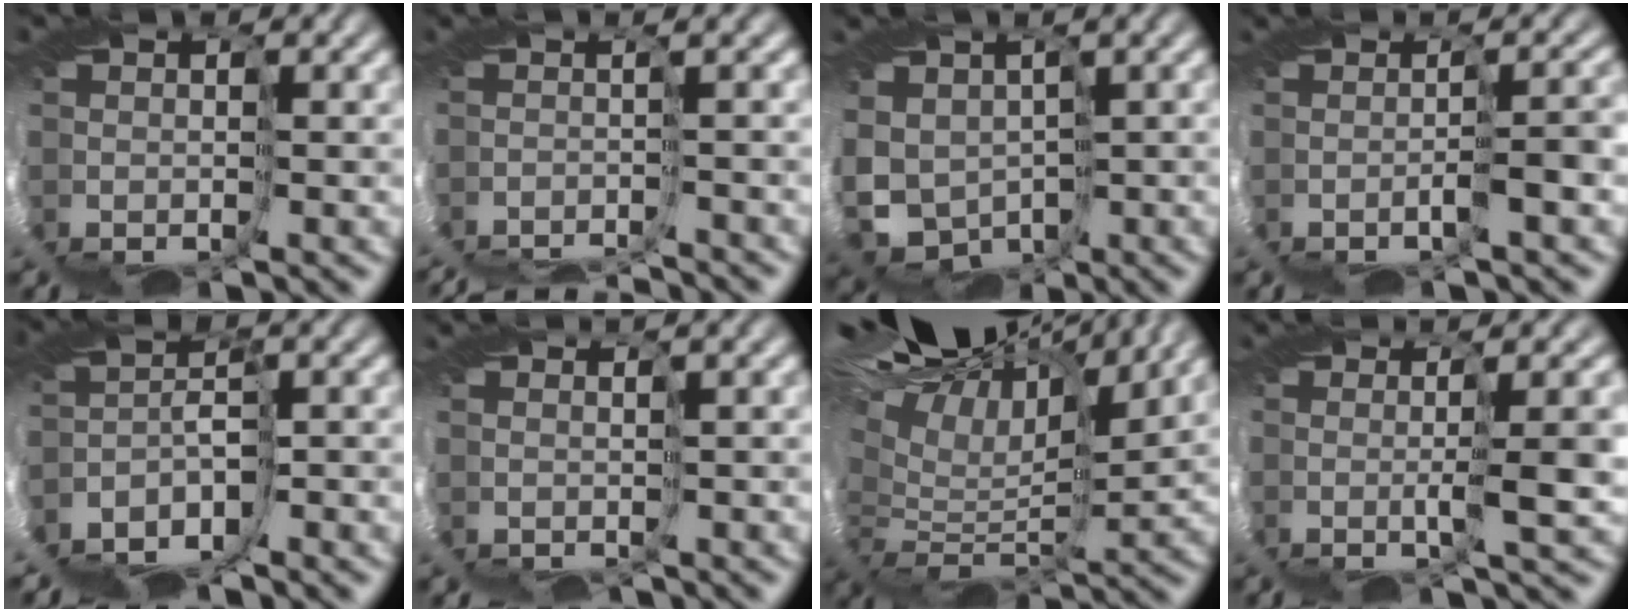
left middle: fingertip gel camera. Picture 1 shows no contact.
{"total": 8.3, "force": [-7.7, -2.5, -2.0], "torque": [0.022, -0.012, -0.089]}
{"total": 3.8, "force": [0.1, 3.7, 0.8], "torque": [-0.057, -0.037, -0.009]}
{"total": 4.6, "force": [-0.1, -4.4, -1.3], "torque": [0.010, -0.002, -0.005]}
{"total": 3.8, "force": [-3.5, -1.4, 0.1], "torque": [-0.030, -0.015, -0.051]}
{"total": 2.0, "force": [-1.1, -1.0, -1.4], "torque": [0.018, -0.017, 0.004]}
{"total": 12.9, "force": [11.5, 1.6, 5.7], "torque": [-0.143, 0.061, 0.196]}
{"total": 4.3, "force": [1.3, -4.1, 0.6], "torque": [-0.019, 0.000, 0.020]}